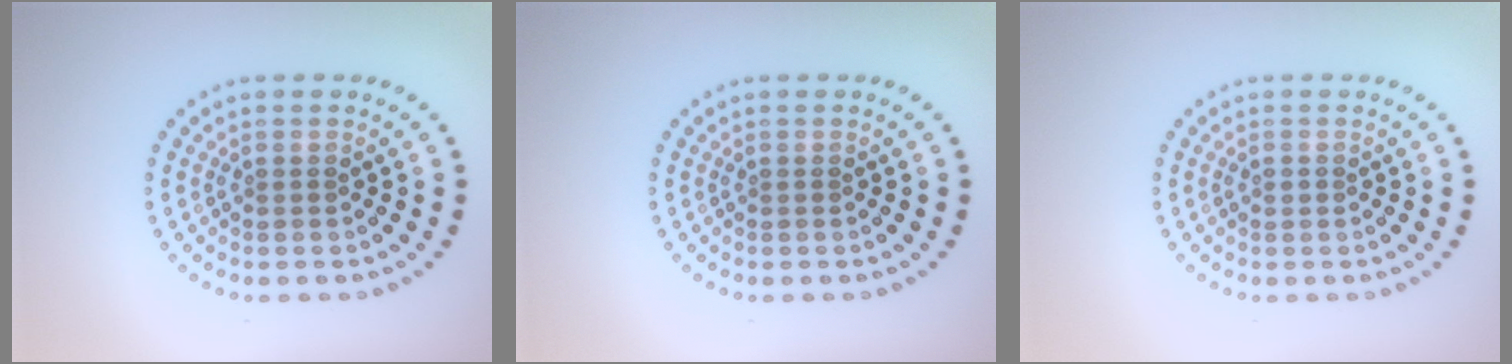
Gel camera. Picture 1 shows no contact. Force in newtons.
{"total": 0.0}
{"total": 0.7, "press": 0.7, "slide": 0.1}